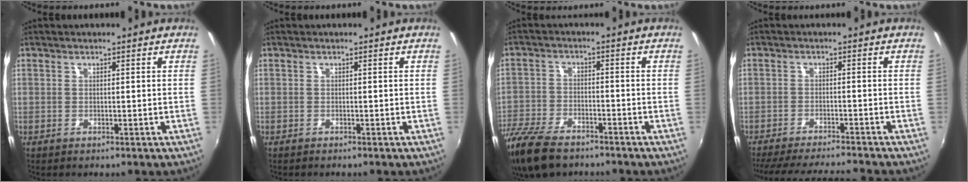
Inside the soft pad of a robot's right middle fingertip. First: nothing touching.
{"total": 0.0}
{"total": 13.9, "force": [-10.5, 5.7, 7.1], "torque": [-0.180, -0.030, -0.201]}
{"total": 12.9, "force": [-11.7, 0.1, 5.4], "torque": [-0.120, -0.016, -0.187]}